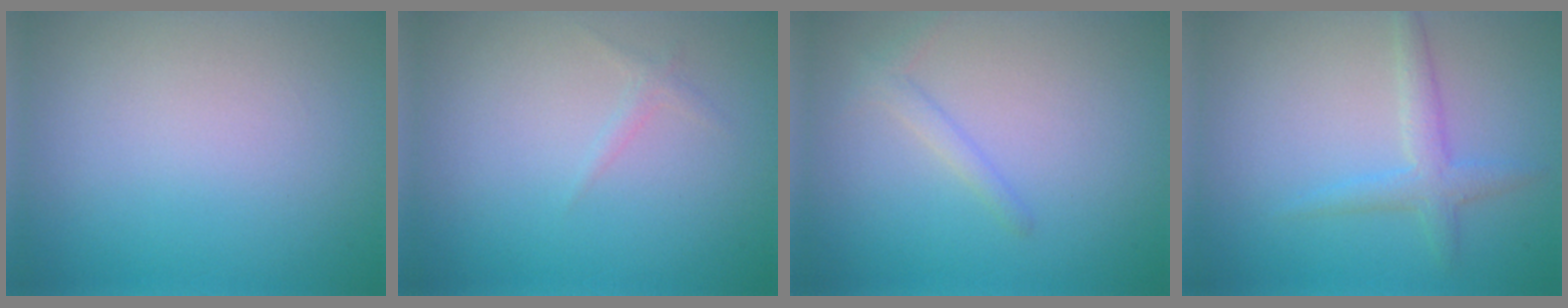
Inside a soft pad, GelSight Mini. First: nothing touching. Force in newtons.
{"total": 0.7, "press": 0.7, "slide": 0.1}
{"total": 1.3, "press": 1.3, "slide": 0.1}
{"total": 2.3, "press": 2.3, "slide": 0.1}